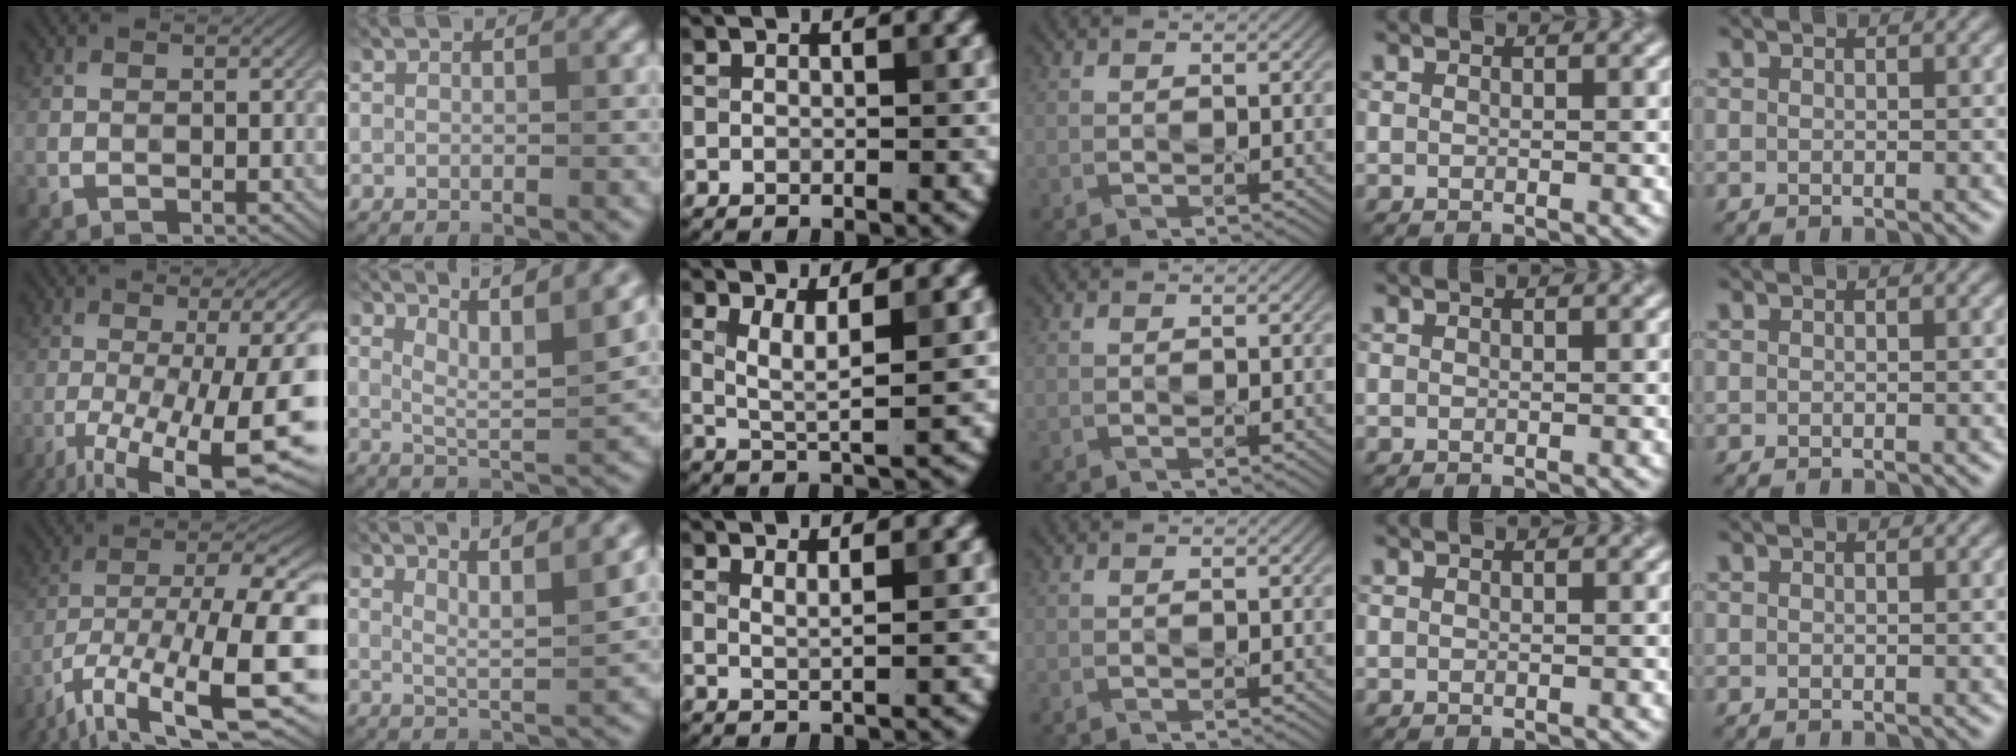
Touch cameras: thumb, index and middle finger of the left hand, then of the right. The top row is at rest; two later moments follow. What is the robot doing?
{"motion": "squeeze", "object": "bubble wrap"}